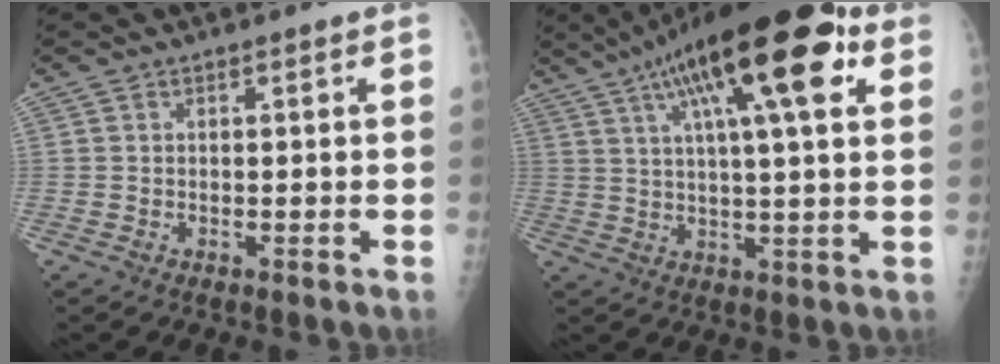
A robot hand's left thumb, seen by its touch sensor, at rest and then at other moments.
{"total": 21.6, "force": [9.8, 5.8, 18.3], "torque": [-0.285, 0.009, 0.150]}